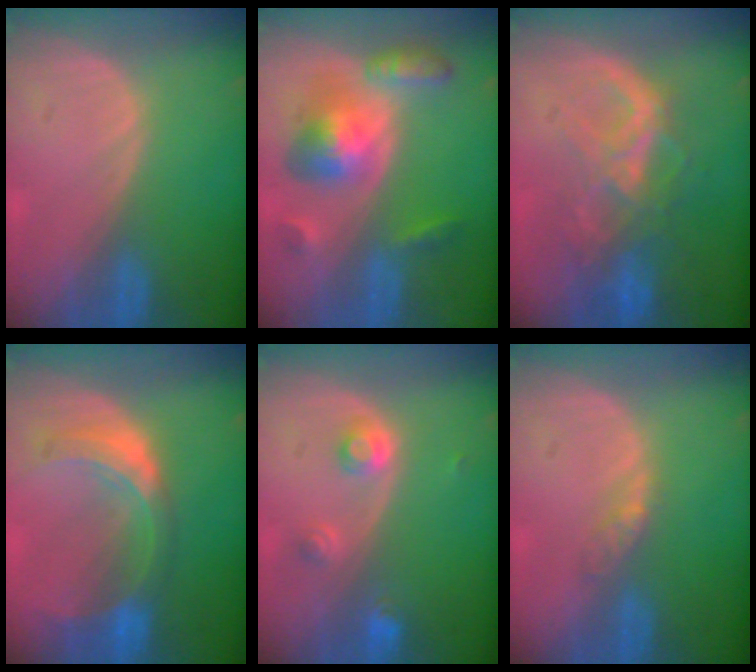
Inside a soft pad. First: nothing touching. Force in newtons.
{"total": 8.2, "press": 8.2, "slide": 0.5}
{"total": 8.8, "press": 7.6, "slide": 4.4}
{"total": 8.1, "press": 7.2, "slide": 3.8}
{"total": 3.3, "press": 3.2, "slide": 0.8}
{"total": 2.2, "press": 1.9, "slide": 1.2}